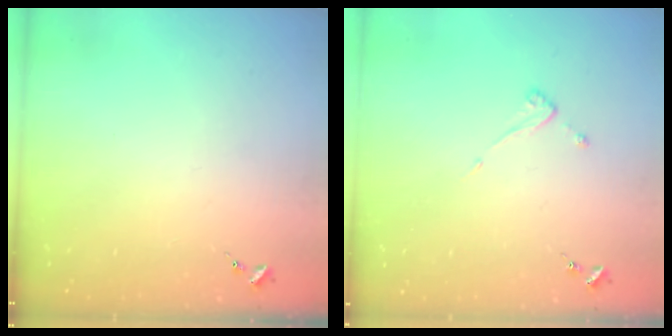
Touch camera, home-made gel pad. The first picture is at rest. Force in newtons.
{"total": 3.6, "press": 3.6, "slide": 0.3}